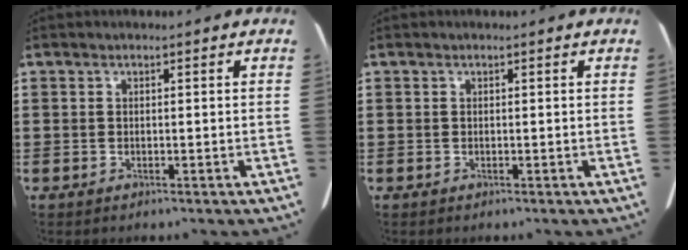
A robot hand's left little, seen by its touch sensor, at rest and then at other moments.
{"total": 0.0}